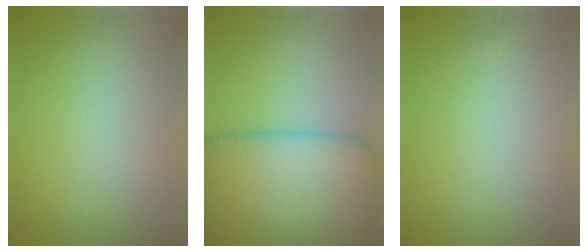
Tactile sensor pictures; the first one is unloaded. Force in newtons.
{"total": 10.4, "press": 10.4, "slide": 0.7}
{"total": 0.0}